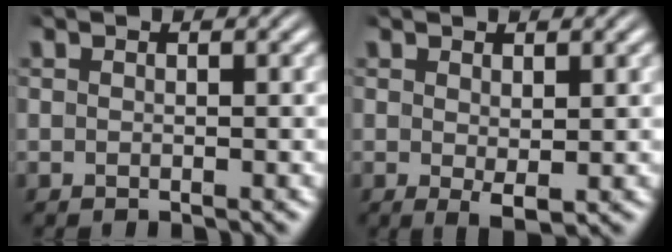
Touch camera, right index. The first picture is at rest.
{"total": 1.7, "force": [-0.1, 0.5, 1.6], "torque": [-0.026, -0.014, 0.007]}